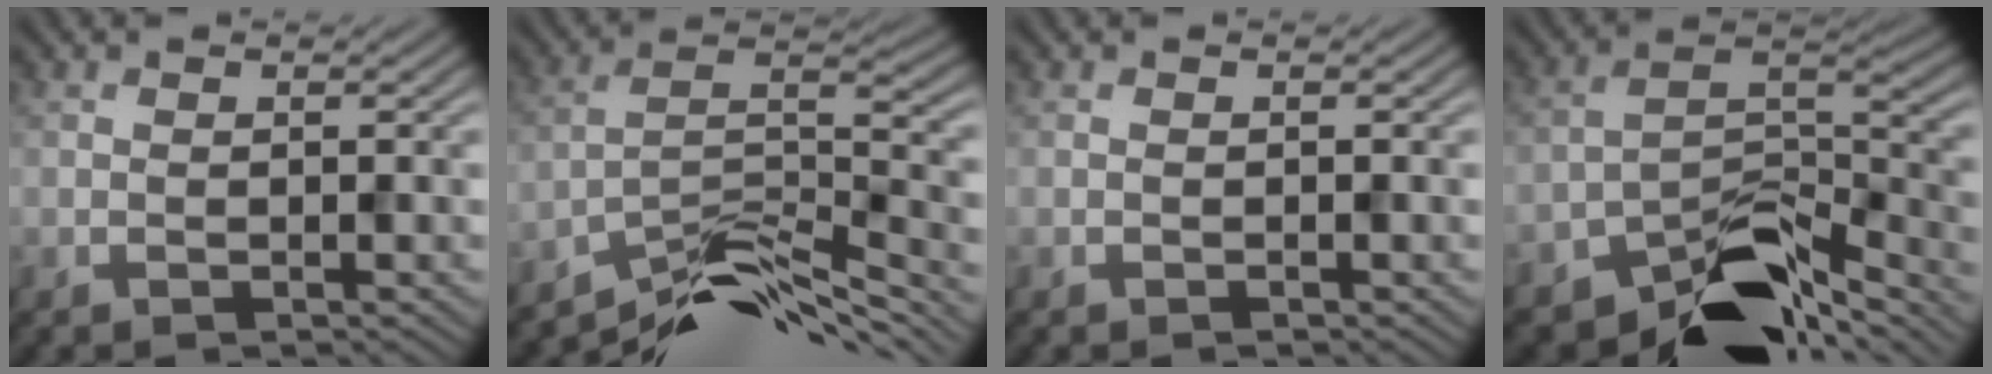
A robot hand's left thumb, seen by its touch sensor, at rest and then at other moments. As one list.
[{"total": 11.2, "force": [-9.0, 2.8, 6.2], "torque": [-0.108, 0.002, -0.162]}, {"total": 0.0}, {"total": 11.5, "force": [-8.6, 4.9, 5.9], "torque": [-0.086, -0.003, -0.153]}]